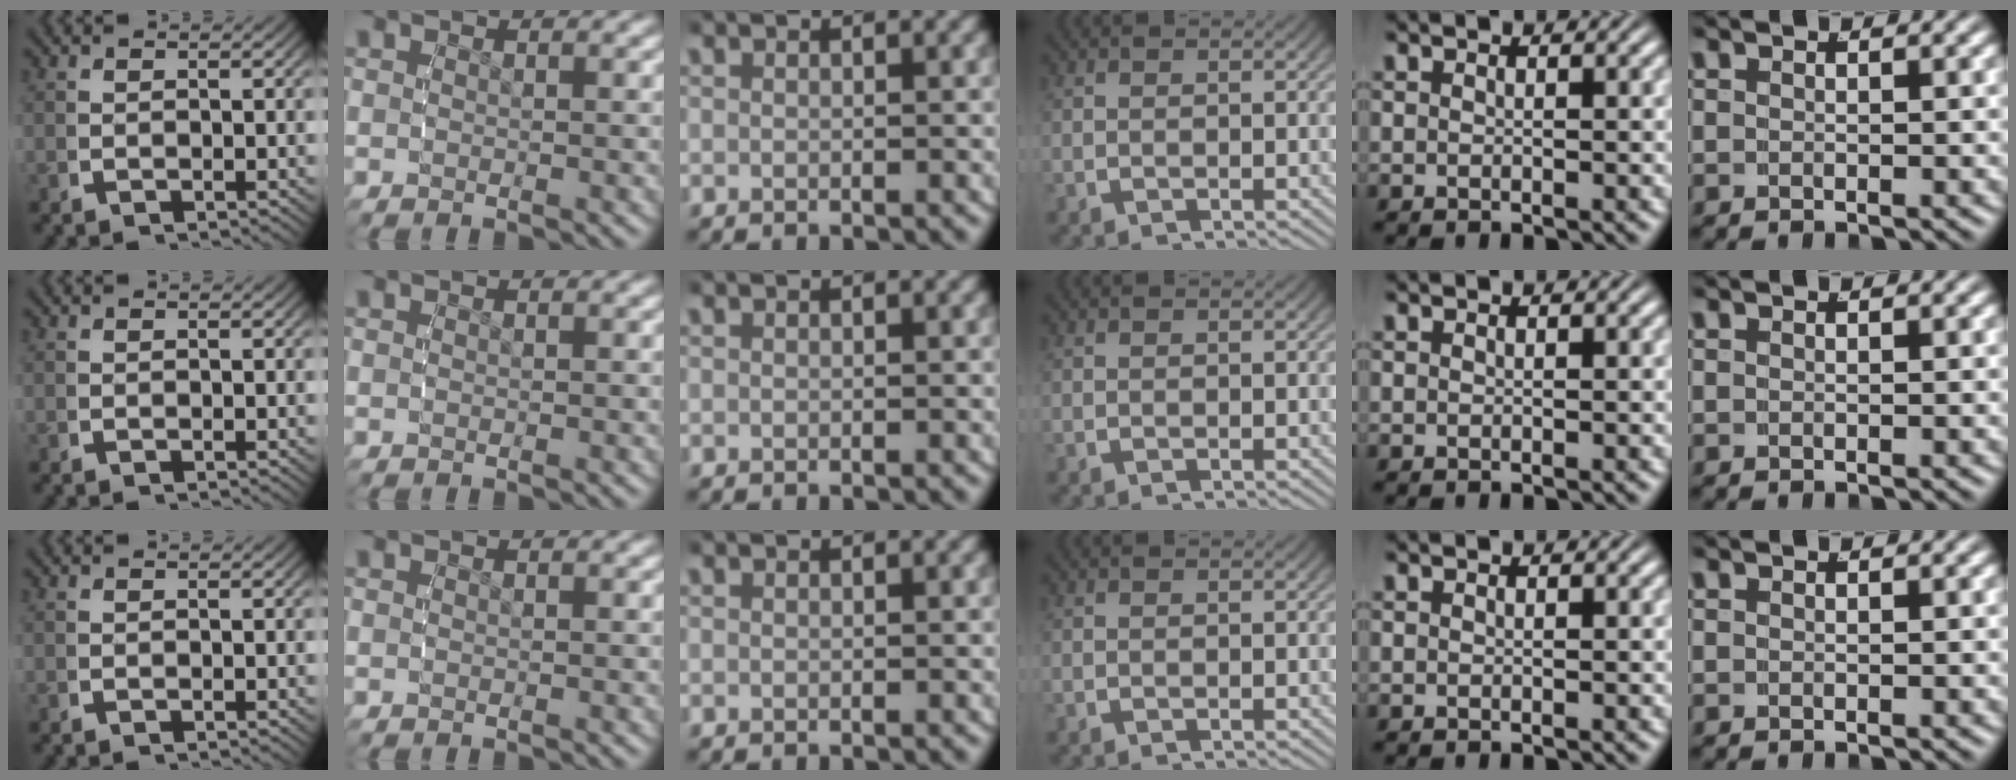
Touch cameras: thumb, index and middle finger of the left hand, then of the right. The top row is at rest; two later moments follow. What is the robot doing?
{"motion": "reach", "object": "paper plate"}